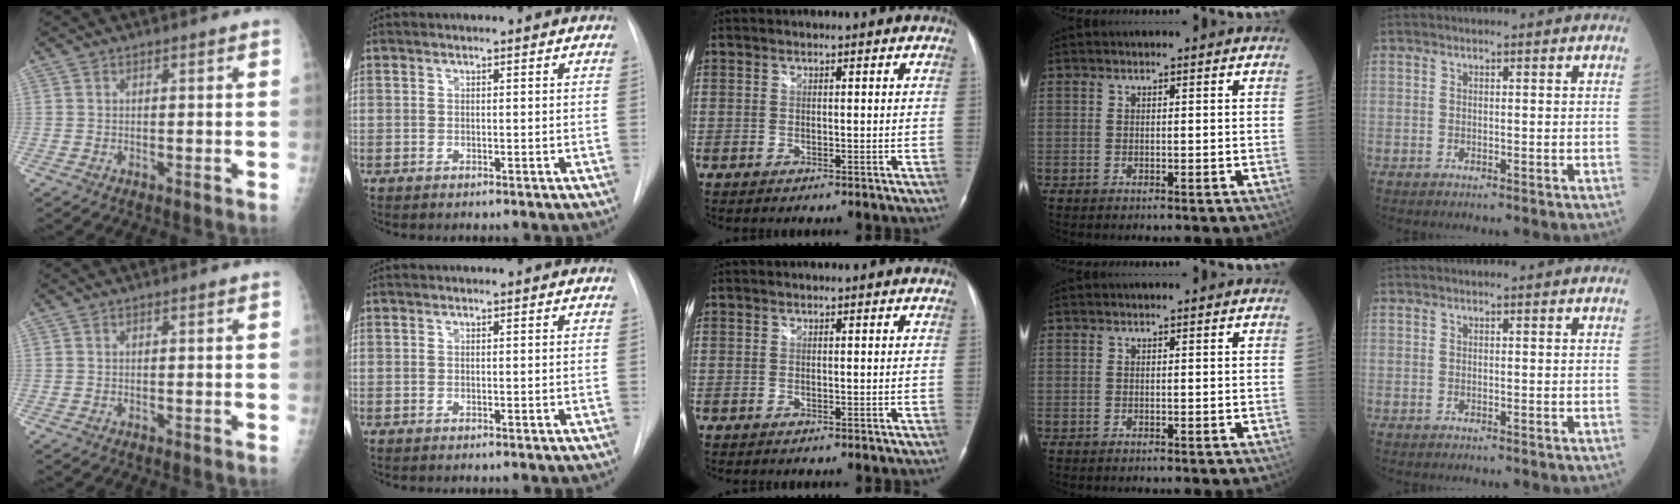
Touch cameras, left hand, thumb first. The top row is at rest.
{}